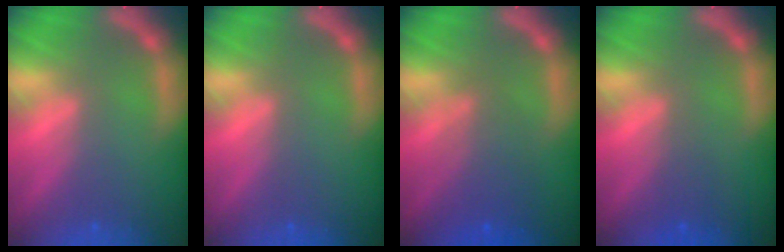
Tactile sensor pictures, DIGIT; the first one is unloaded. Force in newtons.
{"total": 0.0}
{"total": 4.6}
{"total": 1.5}